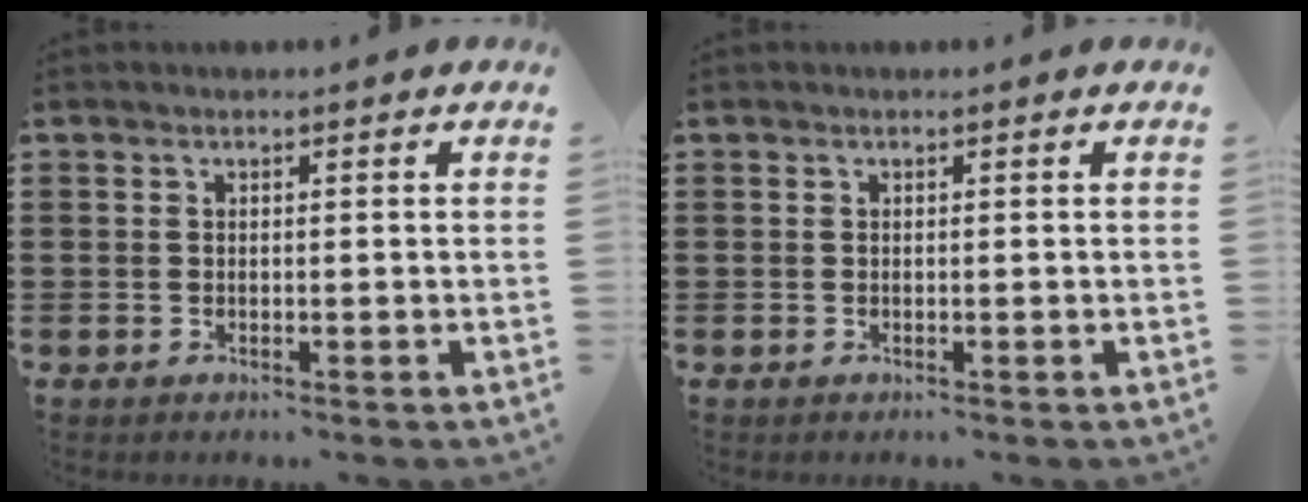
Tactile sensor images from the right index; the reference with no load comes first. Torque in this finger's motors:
{"motor_torque": [1.35, 0.79, 0.00, -0.01]}